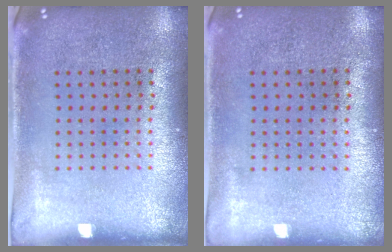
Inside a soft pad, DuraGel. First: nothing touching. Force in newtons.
{"total": 0.0}